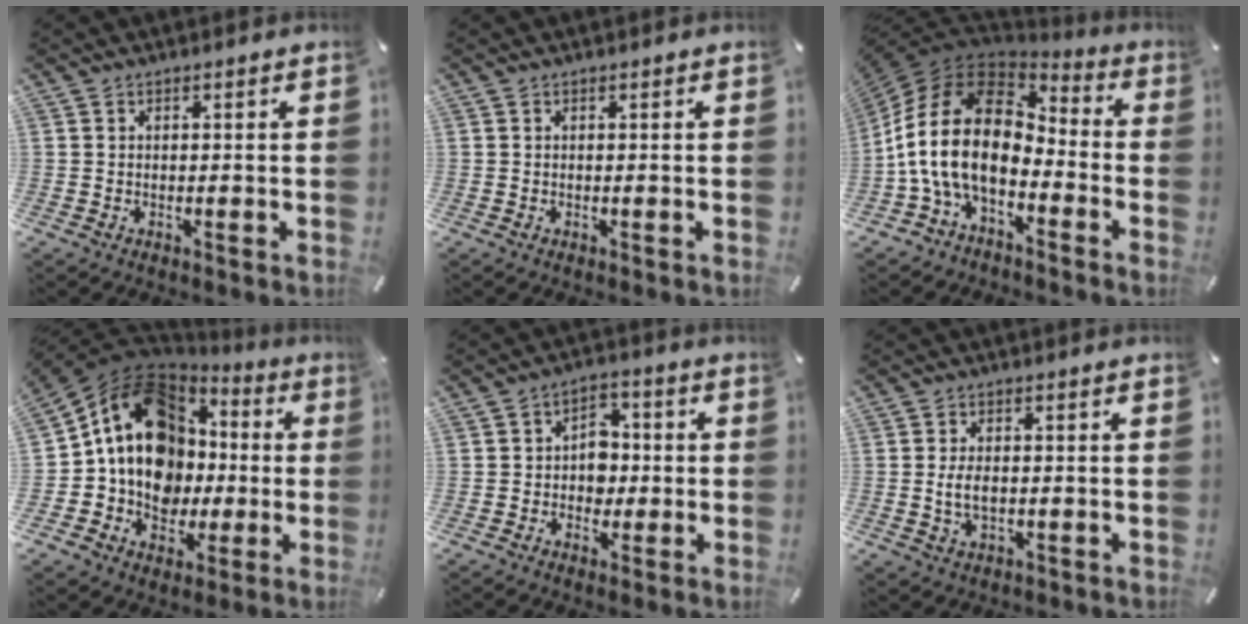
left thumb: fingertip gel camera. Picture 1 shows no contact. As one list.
[{"total": 0.0}, {"total": 18.5, "force": [-3.9, 11.6, 13.9], "torque": [-0.294, 0.028, -0.070]}, {"total": 16.7, "force": [1.6, 13.9, 9.2], "torque": [-0.181, -0.011, 0.032]}, {"total": 6.8, "force": [-1.0, 5.9, 3.1], "torque": [-0.039, 0.012, -0.019]}, {"total": 4.6, "force": [-0.4, 2.8, 3.5], "torque": [-0.078, 0.001, -0.010]}]